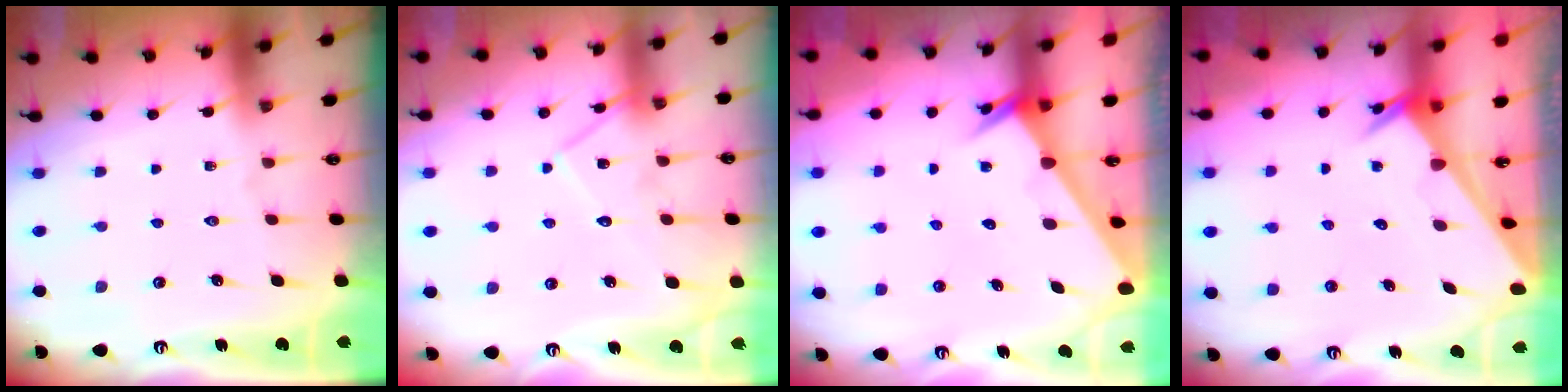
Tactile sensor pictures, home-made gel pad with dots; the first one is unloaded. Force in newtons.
{"total": 12.9, "press": 12.9, "slide": 0.9}
{"total": 2.3, "press": 2.3, "slide": 0.1}
{"total": 3.3, "press": 3.3, "slide": 0.3}